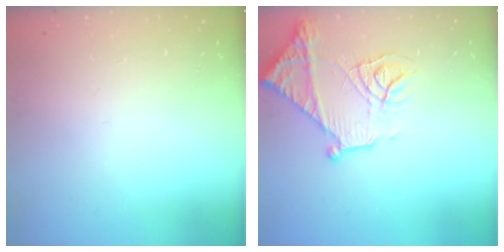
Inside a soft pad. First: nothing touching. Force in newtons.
{"total": 17.6, "press": 17.5, "slide": 1.7}